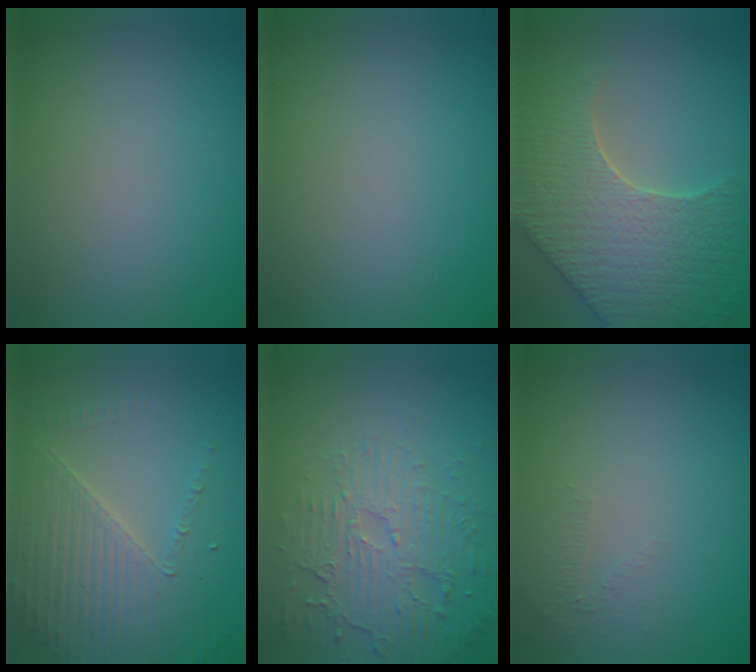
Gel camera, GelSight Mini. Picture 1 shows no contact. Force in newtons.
{"total": 0.0}
{"total": 8.3, "press": 6.4, "slide": 5.2}
{"total": 4.3, "press": 3.8, "slide": 2.1}
{"total": 6.0, "press": 3.7, "slide": 4.7}
{"total": 0.5, "press": 0.2, "slide": 0.5}